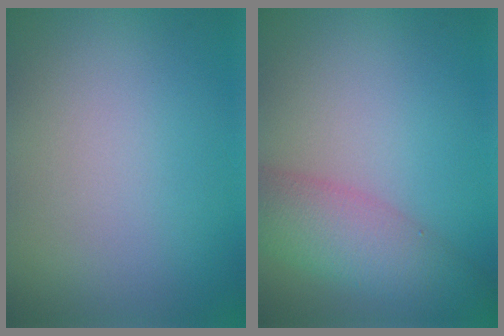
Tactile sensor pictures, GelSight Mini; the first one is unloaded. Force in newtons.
{"total": 5.6, "press": 5.6, "slide": 0.3}